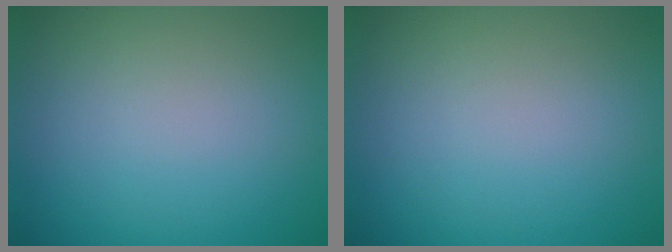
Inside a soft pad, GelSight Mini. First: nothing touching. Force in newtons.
{"total": 0.0}